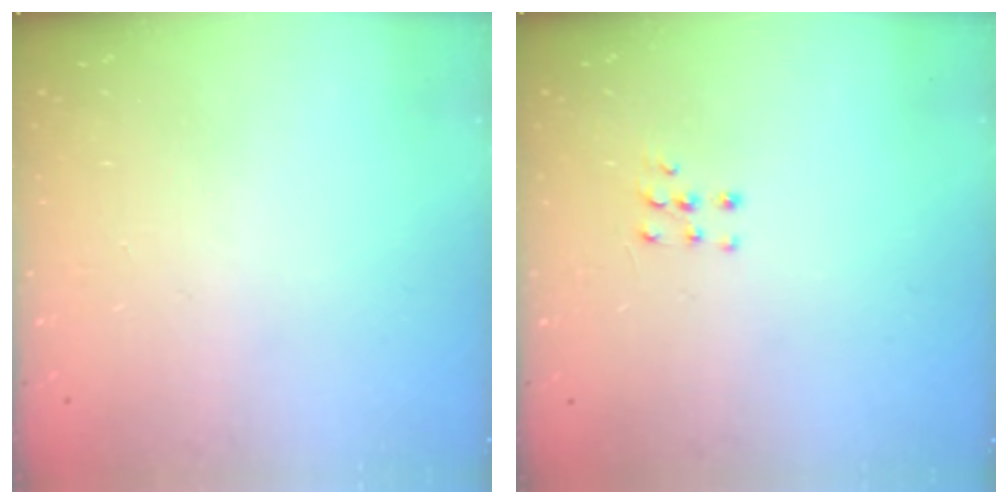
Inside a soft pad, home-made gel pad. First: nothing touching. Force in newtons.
{"total": 3.3, "press": 3.3, "slide": 0.5}